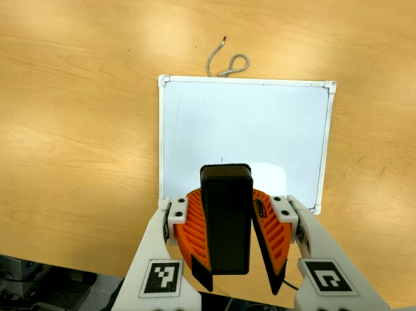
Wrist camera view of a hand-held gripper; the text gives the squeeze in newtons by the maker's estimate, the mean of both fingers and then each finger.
{"total": 11.3, "left": 10.4, "right": 12.2}